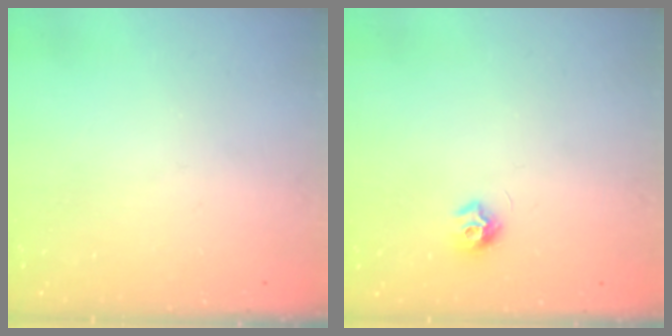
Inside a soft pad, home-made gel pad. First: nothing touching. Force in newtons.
{"total": 7.2, "press": 7.2, "slide": 0.4}